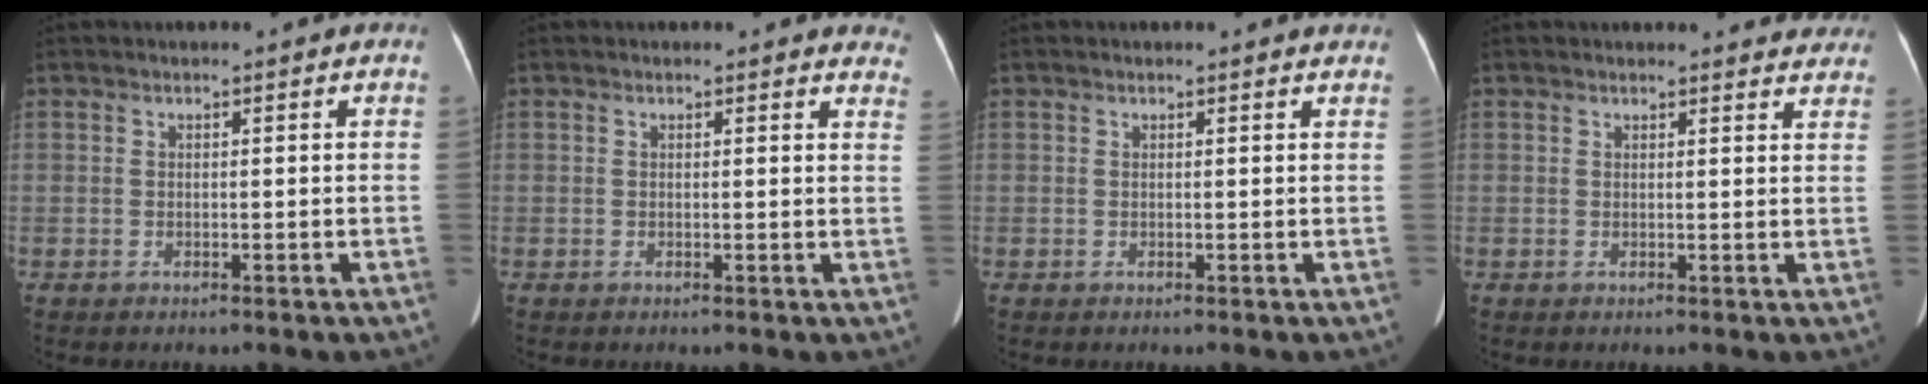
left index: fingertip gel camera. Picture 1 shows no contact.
{"total": 6.0, "force": [5.5, 2.1, 1.1], "torque": [0.020, -0.014, 0.025]}
{"total": 2.0, "force": [1.9, 0.6, 0.2], "torque": [-0.007, 0.000, 0.008]}
{"total": 9.9, "force": [9.4, 2.5, 1.5], "torque": [0.017, -0.007, 0.075]}